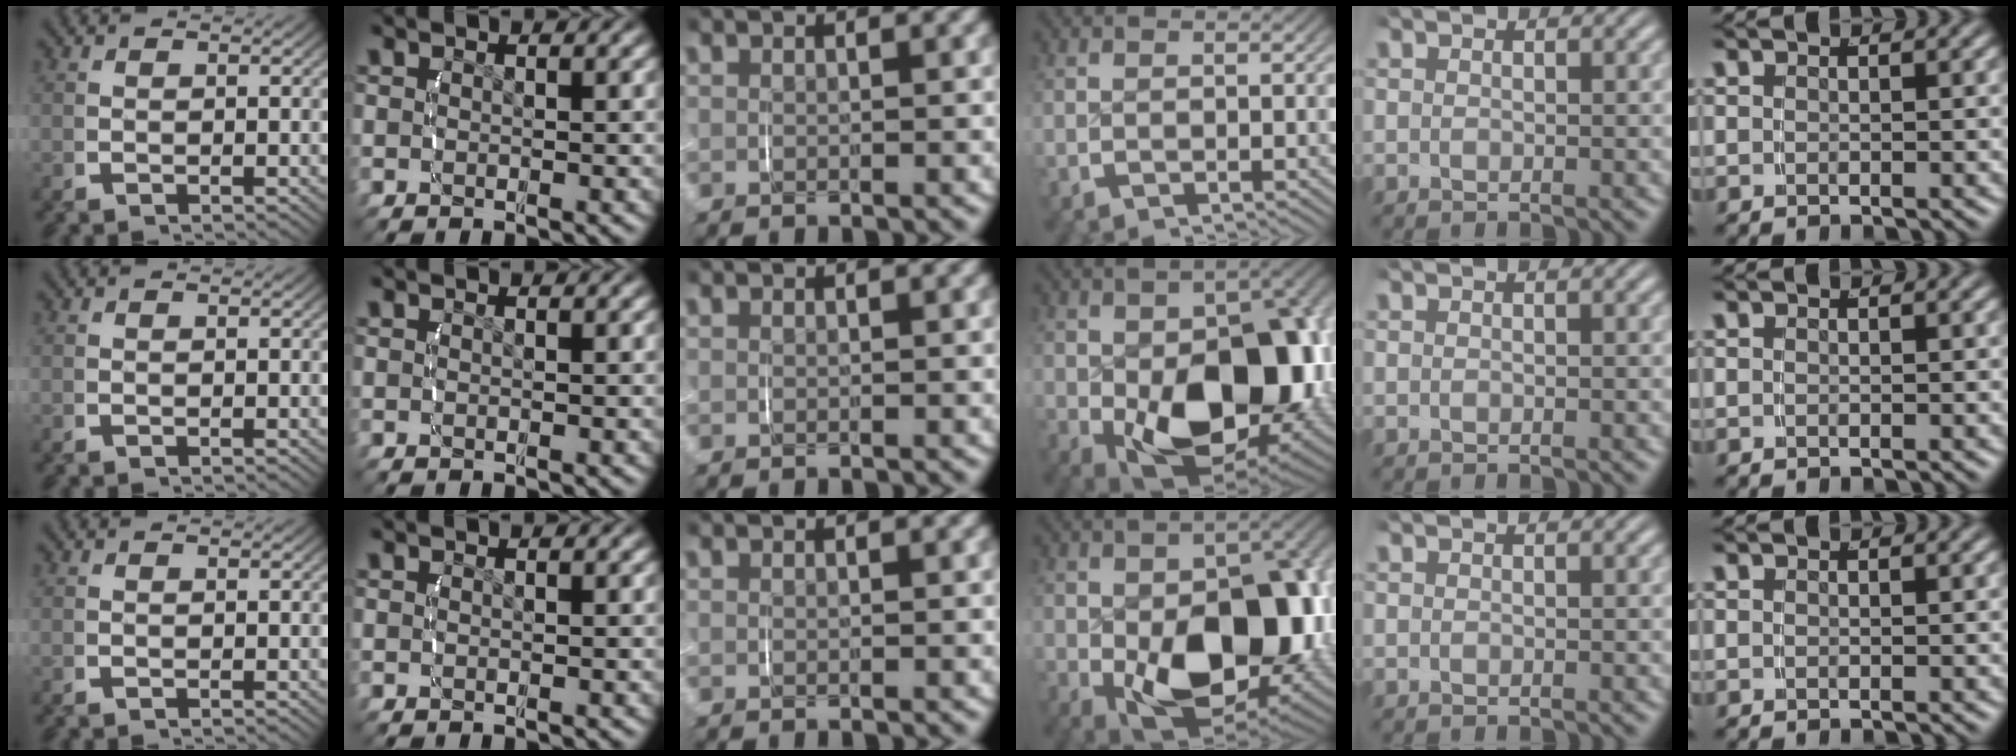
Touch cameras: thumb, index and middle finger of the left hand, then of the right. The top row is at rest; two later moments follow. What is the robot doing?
{"motion": "grasp_and_lifting", "object": "velcro strap"}